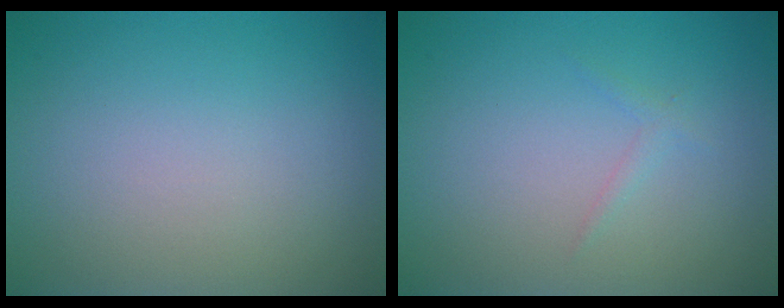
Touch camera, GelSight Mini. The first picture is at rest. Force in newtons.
{"total": 0.7, "press": 0.7, "slide": 0.1}